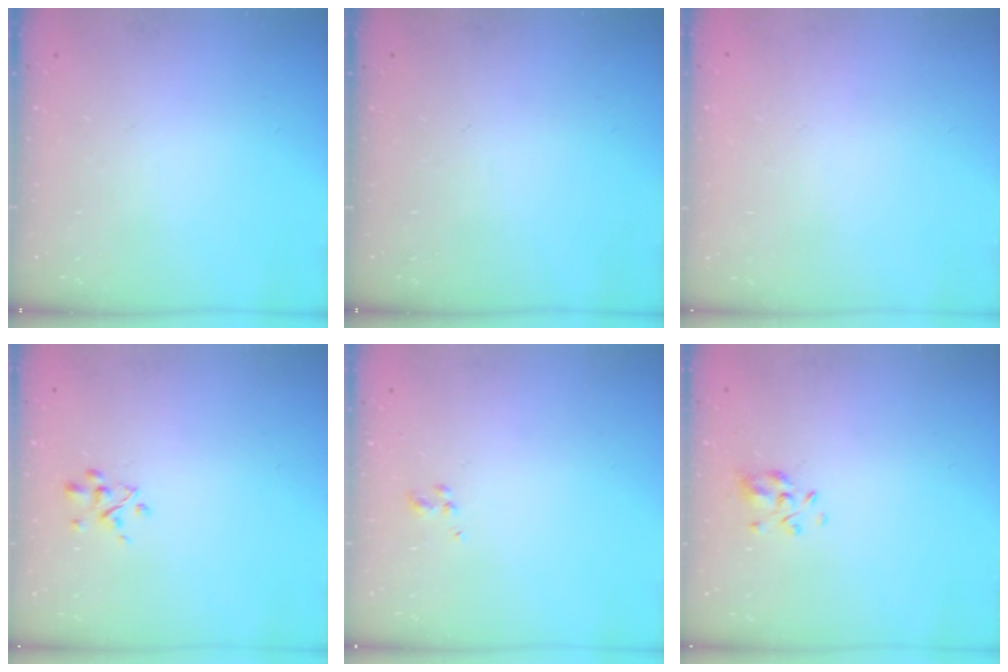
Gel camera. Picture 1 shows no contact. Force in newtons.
{"total": 0.0}
{"total": 1.8, "press": 1.8, "slide": 0.2}
{"total": 2.3, "press": 2.3, "slide": 0.3}
{"total": 1.3, "press": 1.2, "slide": 0.6}
{"total": 3.6, "press": 3.4, "slide": 1.2}